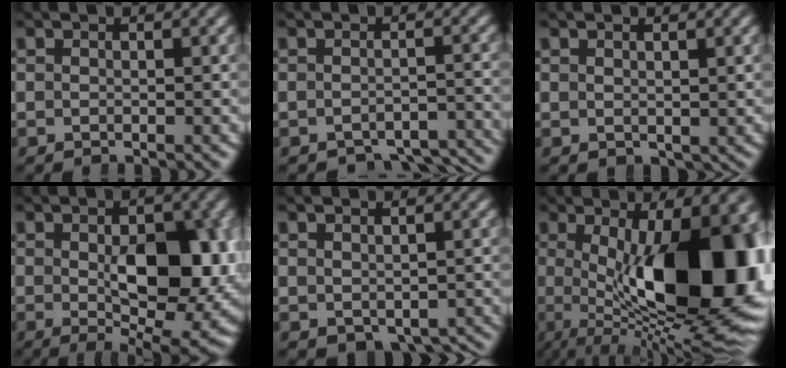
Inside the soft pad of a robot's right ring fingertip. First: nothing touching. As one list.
[{"total": 6.8, "force": [-6.4, 1.6, 1.5], "torque": [-0.005, -0.019, -0.093]}, {"total": 0.6, "force": [0.5, 0.3, 0.2], "torque": [0.002, -0.008, 0.020]}, {"total": 10.5, "force": [-0.4, 4.5, 9.4], "torque": [-0.136, -0.037, 0.010]}, {"total": 4.1, "force": [-3.3, 1.7, 1.8], "torque": [-0.015, -0.022, -0.031]}, {"total": 20.2, "force": [-0.7, 9.0, 18.1], "torque": [-0.265, -0.023, 0.012]}]